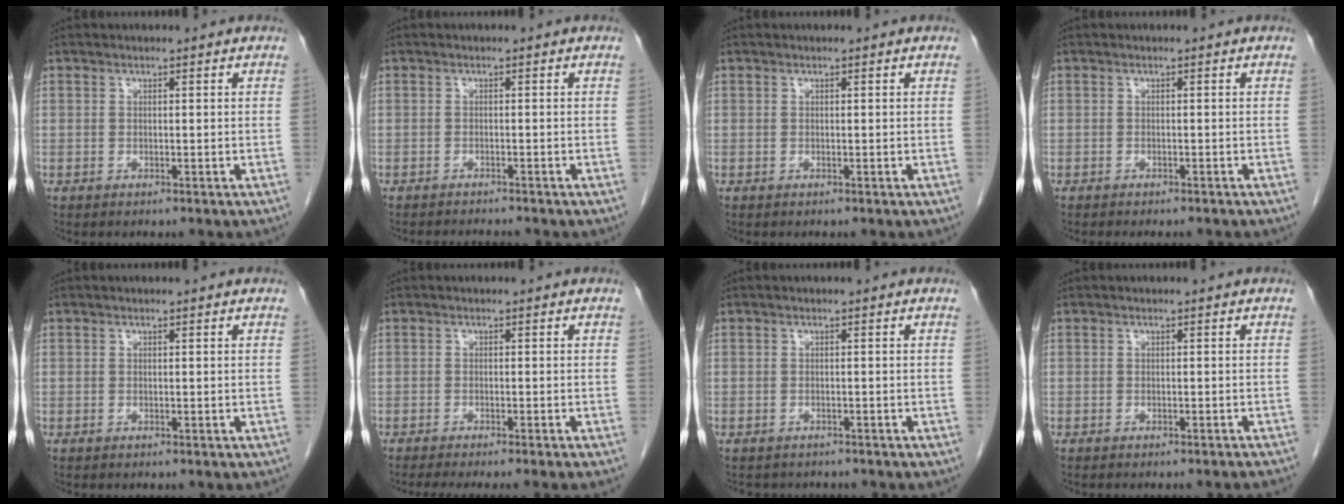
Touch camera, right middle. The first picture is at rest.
{"total": 2.9, "force": [-2.9, -0.1, 0.7], "torque": [-0.010, -0.011, -0.040]}
{"total": 0.0}
{"total": 3.6, "force": [-3.2, 0.7, 1.5], "torque": [-0.019, -0.007, -0.038]}
{"total": 0.0}
{"total": 6.9, "force": [-6.0, -0.8, 3.4], "torque": [-0.023, -0.014, -0.087]}
{"total": 3.5, "force": [-3.1, 1.4, 0.5], "torque": [-0.010, -0.003, -0.038]}
{"total": 4.8, "force": [-4.5, -0.3, 1.6], "torque": [-0.015, -0.014, -0.050]}